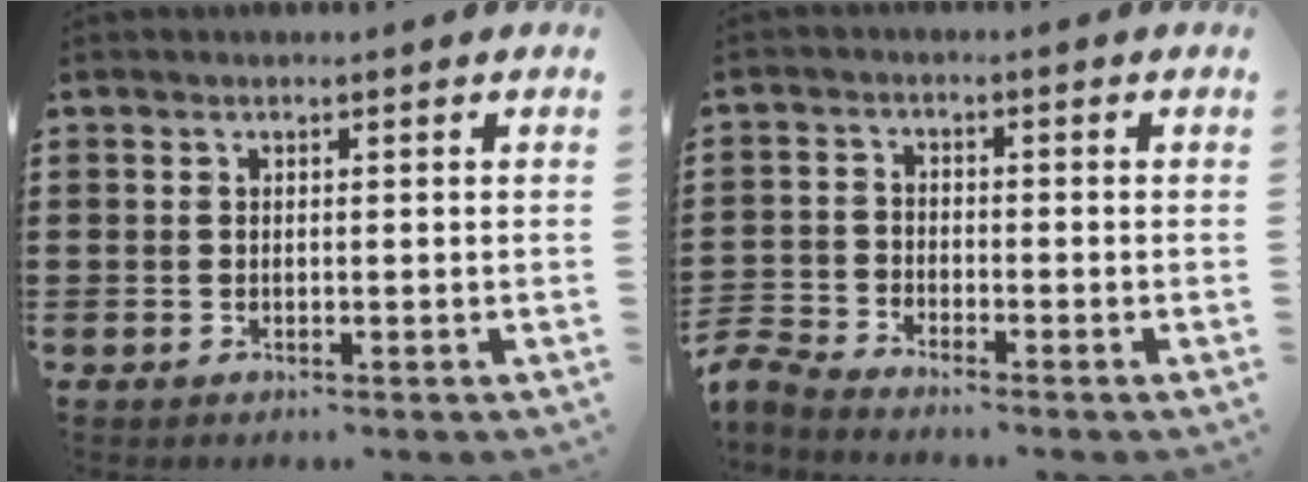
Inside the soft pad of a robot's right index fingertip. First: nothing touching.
{"total": 3.3, "force": [-3.3, 0.4, 0.1], "torque": [-0.030, -0.006, -0.077]}